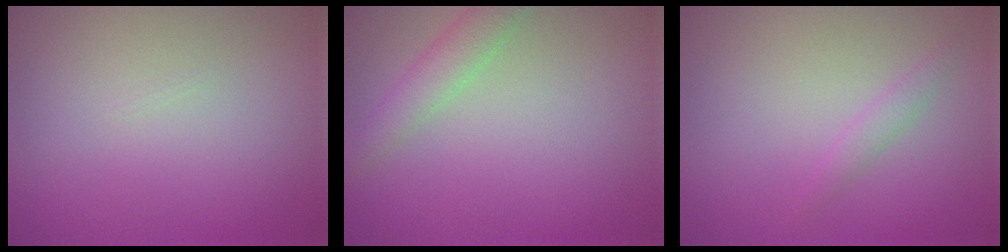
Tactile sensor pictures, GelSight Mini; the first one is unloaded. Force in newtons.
{"total": 2.4, "press": 2.4, "slide": 0.1}
{"total": 1.0, "press": 1.0, "slide": 0.1}